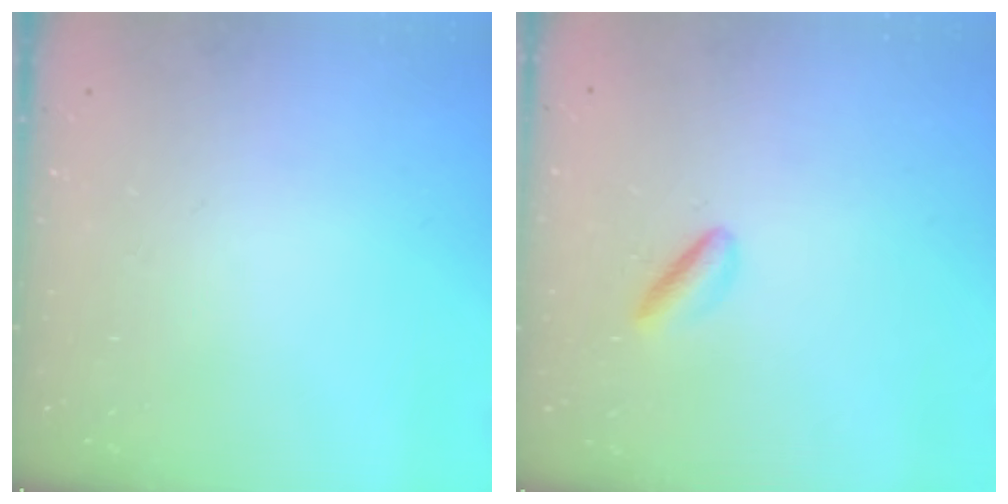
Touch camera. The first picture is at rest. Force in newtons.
{"total": 2.9, "press": 2.9, "slide": 0.6}